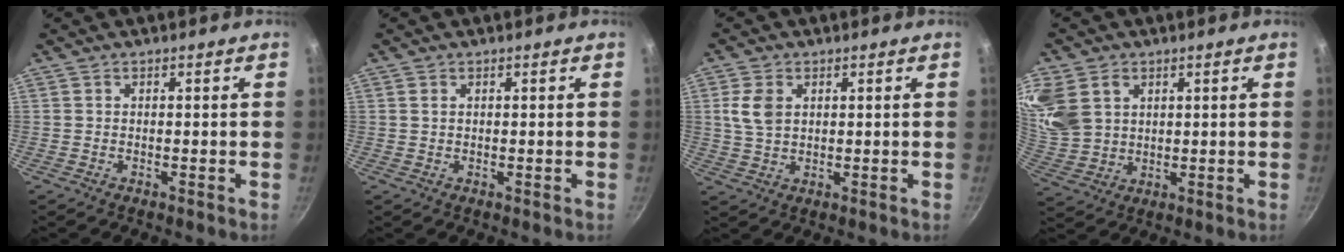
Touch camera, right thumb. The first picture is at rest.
{"total": 0.8, "force": [0.3, 0.6, 0.4], "torque": [-0.007, 0.002, 0.007]}
{"total": 5.4, "force": [1.5, 3.6, 3.7], "torque": [-0.070, -0.001, 0.030]}
{"total": 13.3, "force": [4.8, 10.2, 7.0], "torque": [-0.149, -0.008, 0.107]}